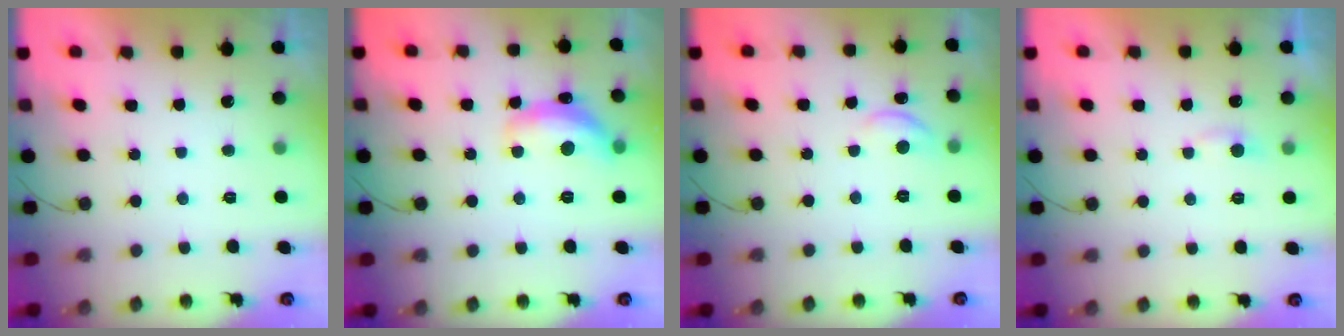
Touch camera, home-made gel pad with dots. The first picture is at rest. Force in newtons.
{"total": 14.6, "press": 14.6, "slide": 0.7}
{"total": 8.1, "press": 8.0, "slide": 0.7}
{"total": 3.0, "press": 3.0, "slide": 0.3}